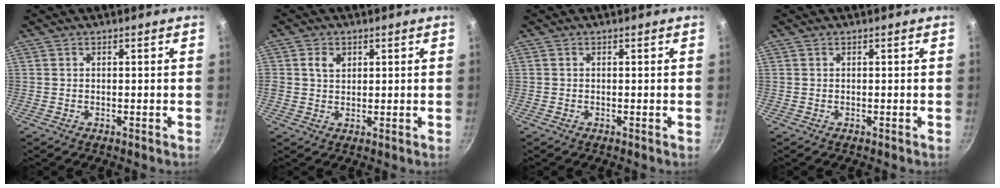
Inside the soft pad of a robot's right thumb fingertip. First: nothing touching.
{"total": 3.1, "force": [1.1, 2.5, 1.5], "torque": [-0.014, 0.000, 0.018]}
{"total": 0.0}
{"total": 0.0}